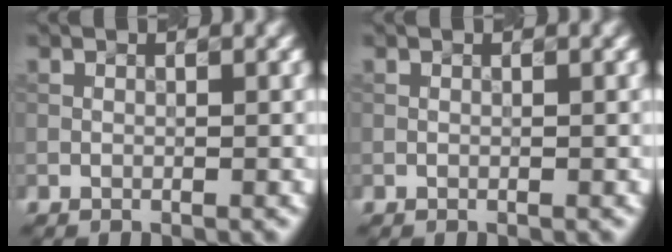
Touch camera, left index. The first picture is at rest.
{"total": 0.0}